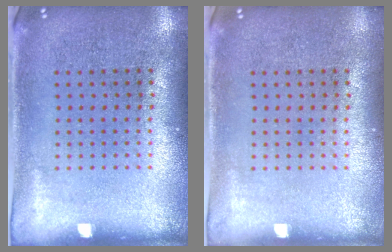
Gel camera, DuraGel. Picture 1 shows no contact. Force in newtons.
{"total": 0.0}